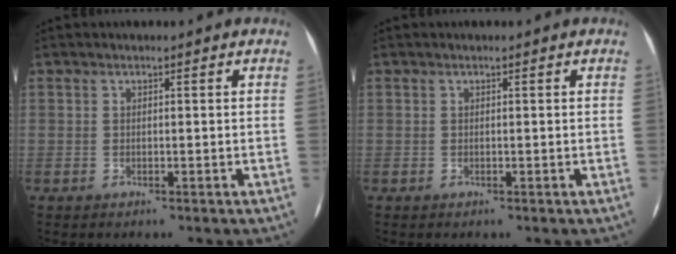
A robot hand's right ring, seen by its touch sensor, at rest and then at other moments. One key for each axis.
{"total": 0.0}